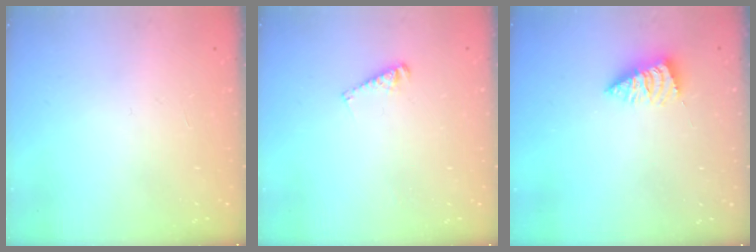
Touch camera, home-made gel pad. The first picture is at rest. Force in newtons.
{"total": 3.9, "press": 3.8, "slide": 0.4}
{"total": 0.9, "press": 0.9, "slide": 0.1}